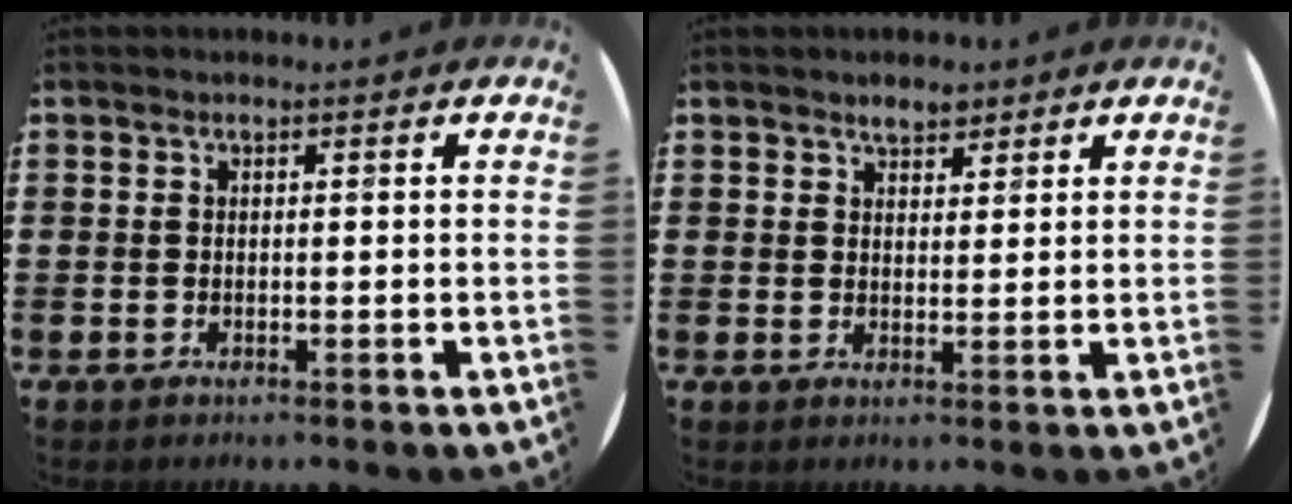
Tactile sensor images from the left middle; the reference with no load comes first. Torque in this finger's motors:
{"motor_torque": [0.01, 0.02, 0.04, 0.04]}